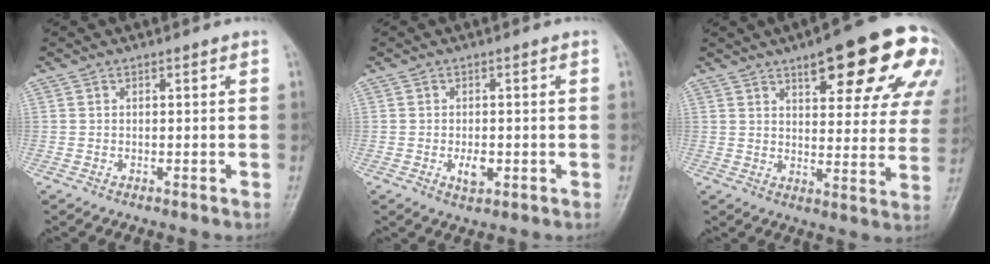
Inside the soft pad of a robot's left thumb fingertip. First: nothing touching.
{"total": 3.3, "force": [-0.8, 1.8, 2.6], "torque": [-0.039, -0.002, -0.011]}
{"total": 20.9, "force": [11.0, 6.9, 16.4], "torque": [-0.179, -0.023, 0.141]}